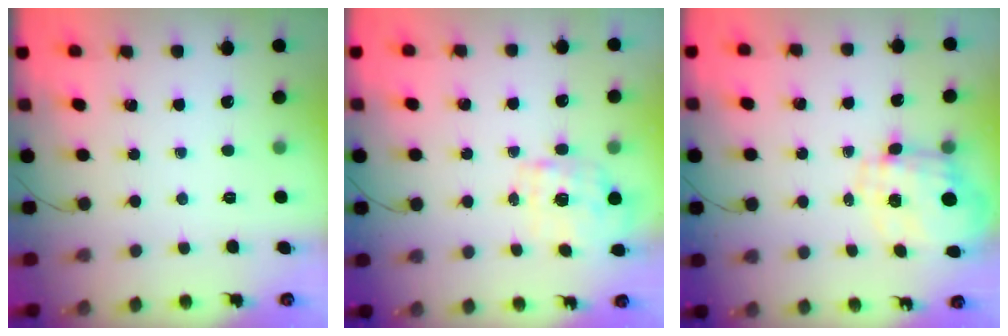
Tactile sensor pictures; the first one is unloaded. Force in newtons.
{"total": 2.2, "press": 2.1, "slide": 0.4}
{"total": 3.4, "press": 3.1, "slide": 1.4}